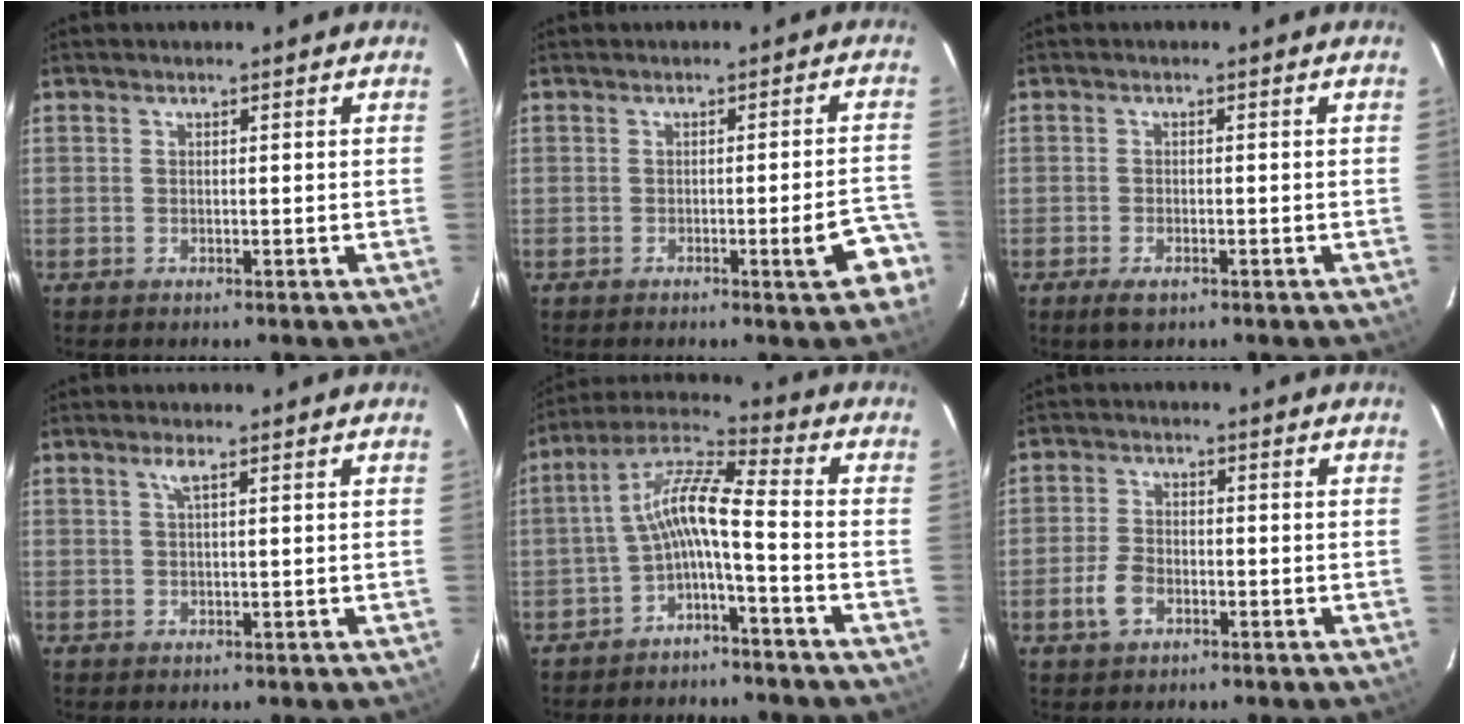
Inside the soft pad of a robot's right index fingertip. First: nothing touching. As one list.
[{"total": 5.9, "force": [-3.1, 0.4, 4.9], "torque": [-0.061, 0.000, -0.038]}, {"total": 2.8, "force": [-1.7, 1.2, 1.8], "torque": [-0.041, -0.007, -0.030]}, {"total": 1.3, "force": [0.6, -0.2, 1.2], "torque": [-0.024, 0.004, 0.012]}, {"total": 8.8, "force": [-3.1, 1.1, 8.2], "torque": [-0.186, 0.023, -0.063]}, {"total": 4.9, "force": [-2.2, 3.2, 2.9], "torque": [-0.071, 0.005, -0.038]}]